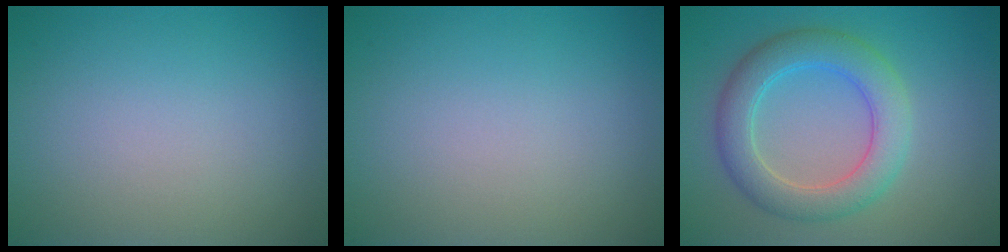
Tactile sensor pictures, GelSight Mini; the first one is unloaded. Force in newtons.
{"total": 0.0}
{"total": 5.3, "press": 5.3, "slide": 0.1}